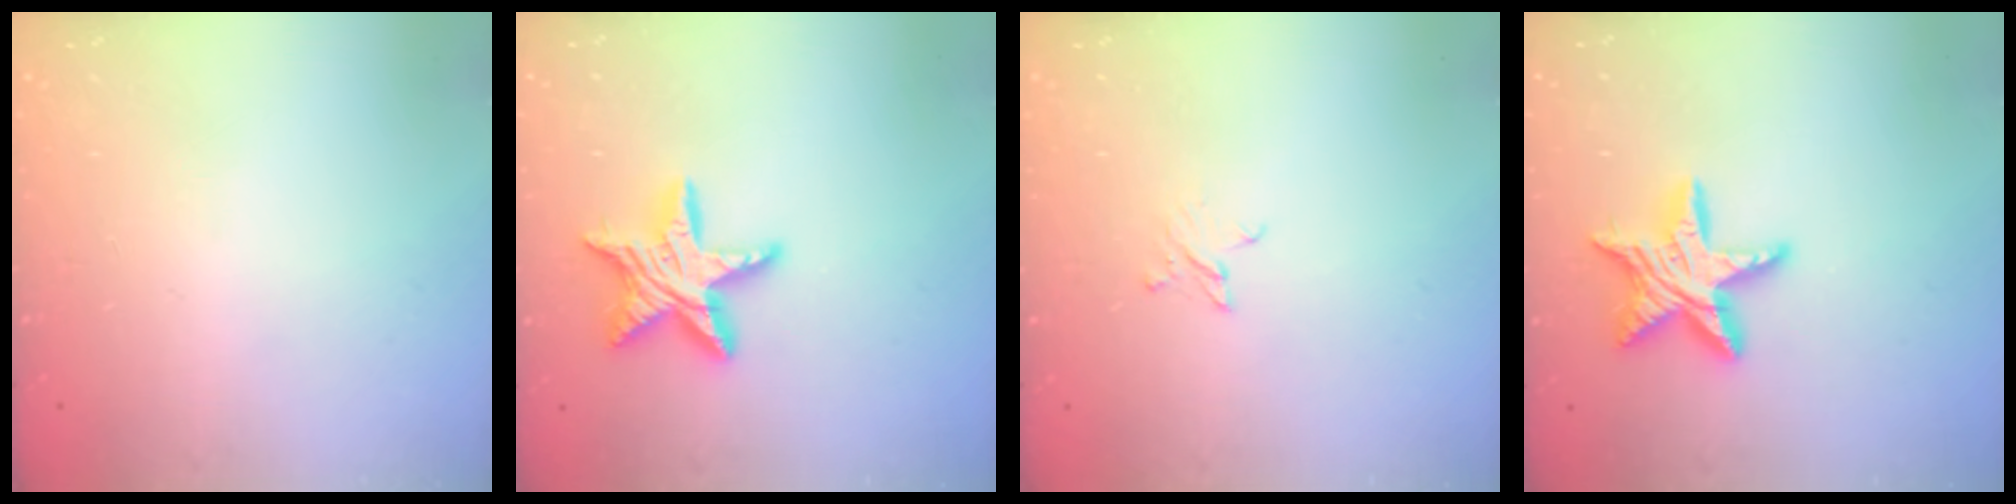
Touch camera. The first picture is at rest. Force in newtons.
{"total": 13.1, "press": 13.1, "slide": 0.9}
{"total": 2.9, "press": 2.9, "slide": 0.2}
{"total": 13.1, "press": 13.1, "slide": 0.9}